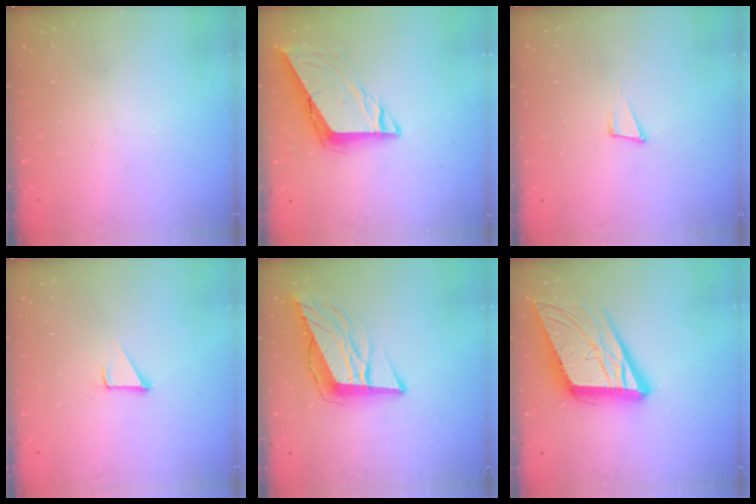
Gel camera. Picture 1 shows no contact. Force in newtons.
{"total": 8.0, "press": 8.0, "slide": 0.5}
{"total": 4.0, "press": 2.5, "slide": 3.1}
{"total": 1.9, "press": 1.9, "slide": 0.1}
{"total": 12.4, "press": 11.9, "slide": 3.6}
{"total": 18.0, "press": 17.6, "slide": 3.8}